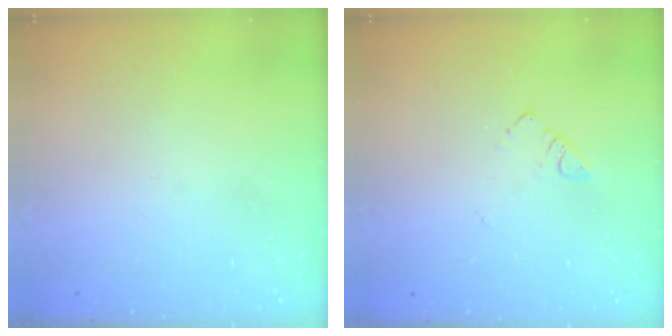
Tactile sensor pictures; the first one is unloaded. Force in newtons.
{"total": 3.0, "press": 2.9, "slide": 0.4}